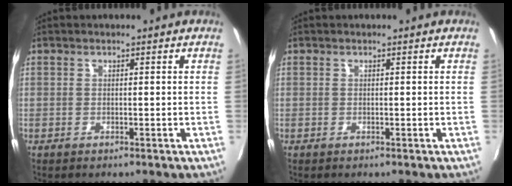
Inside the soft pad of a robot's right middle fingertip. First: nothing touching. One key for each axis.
{"total": 0.0}